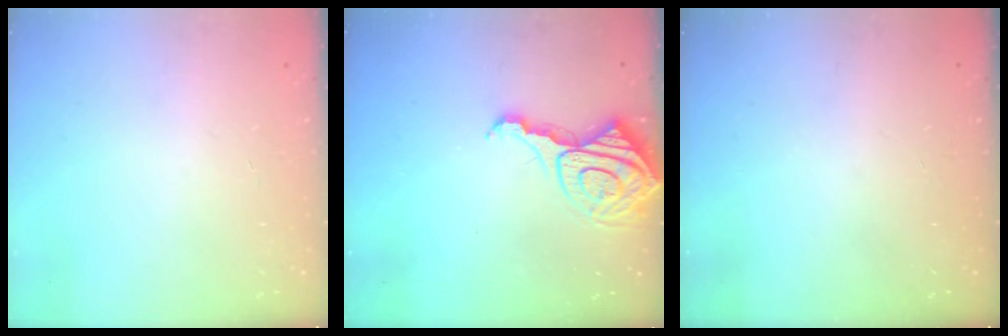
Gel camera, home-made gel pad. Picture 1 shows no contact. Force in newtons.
{"total": 11.7, "press": 11.7, "slide": 1.2}
{"total": 0.0}